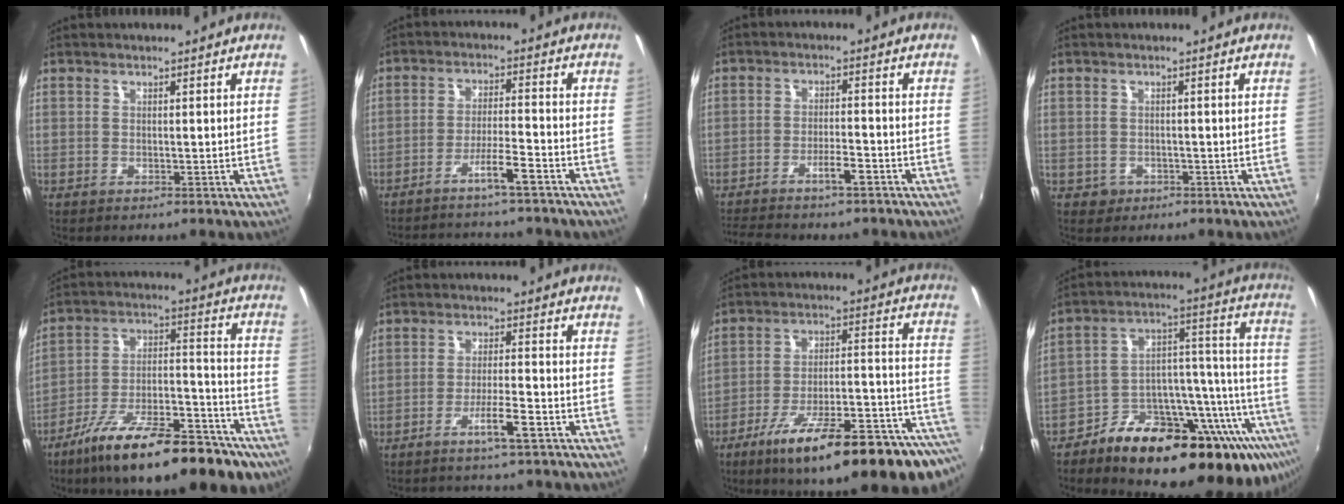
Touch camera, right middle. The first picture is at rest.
{"total": 9.7, "force": [-8.7, 0.4, 4.4], "torque": [-0.092, 0.004, -0.136]}
{"total": 7.3, "force": [-6.0, 1.1, 3.9], "torque": [-0.083, 0.003, -0.099]}
{"total": 2.1, "force": [-0.7, 1.9, 0.5], "torque": [-0.013, -0.003, -0.008]}
{"total": 25.8, "force": [-17.4, 8.4, 17.2], "torque": [-0.268, -0.021, -0.261]}
{"total": 5.8, "force": [-4.5, 0.7, 3.6], "torque": [-0.075, -0.002, -0.073]}
{"total": 27.7, "force": [-19.9, 5.5, 18.5], "torque": [-0.248, -0.043, -0.290]}
{"total": 31.3, "force": [-19.2, 11.1, 22.1], "torque": [-0.282, 0.013, -0.283]}